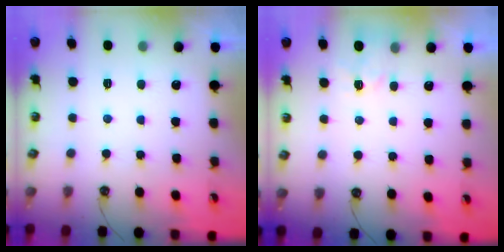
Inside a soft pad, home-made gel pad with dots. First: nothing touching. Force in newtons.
{"total": 2.9, "press": 2.8, "slide": 0.4}